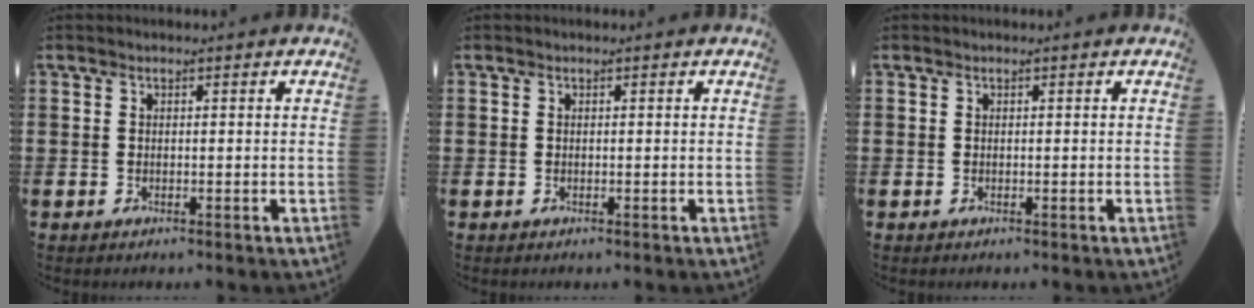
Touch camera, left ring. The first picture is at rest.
{"total": 0.0}
{"total": 0.0}